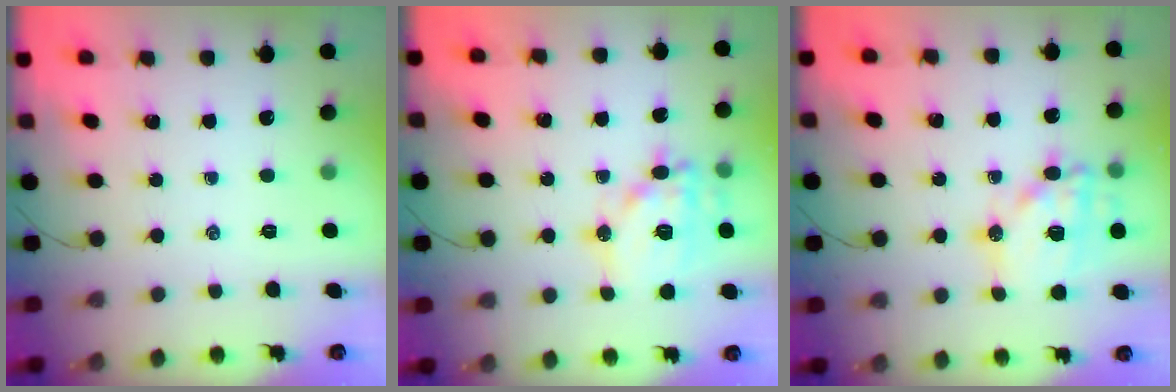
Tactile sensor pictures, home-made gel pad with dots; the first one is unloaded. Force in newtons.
{"total": 15.1, "press": 15.0, "slide": 2.1}
{"total": 16.1, "press": 15.9, "slide": 2.5}